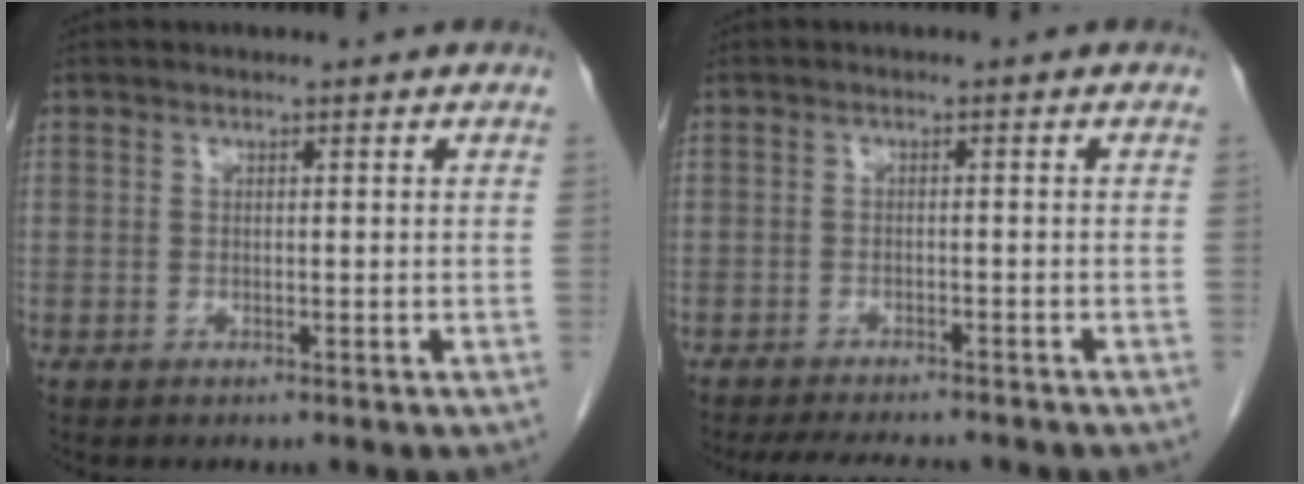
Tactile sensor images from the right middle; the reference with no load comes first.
{"total": 7.6, "force": [-6.9, 1.3, 3.0], "torque": [-0.043, -0.011, -0.098]}